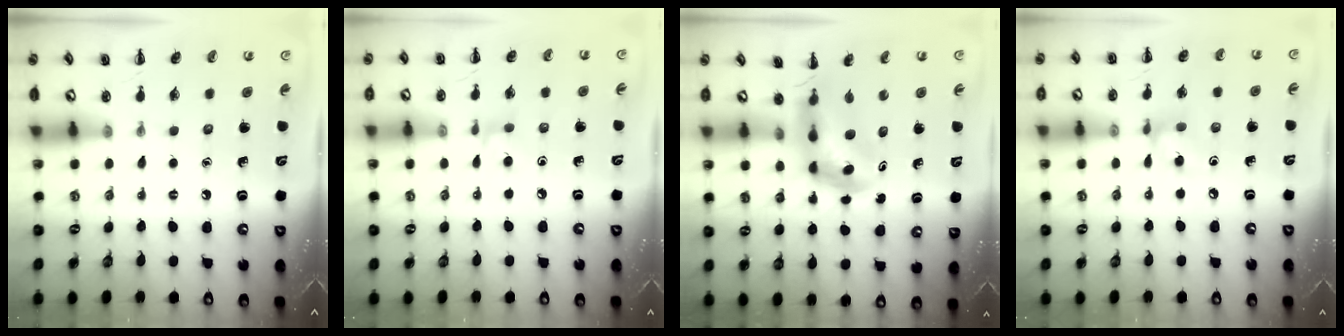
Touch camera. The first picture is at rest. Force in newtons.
{"total": 3.5, "press": 3.2, "slide": 1.4}
{"total": 4.8, "press": 4.5, "slide": 1.4}
{"total": 6.7, "press": 6.6, "slide": 1.3}